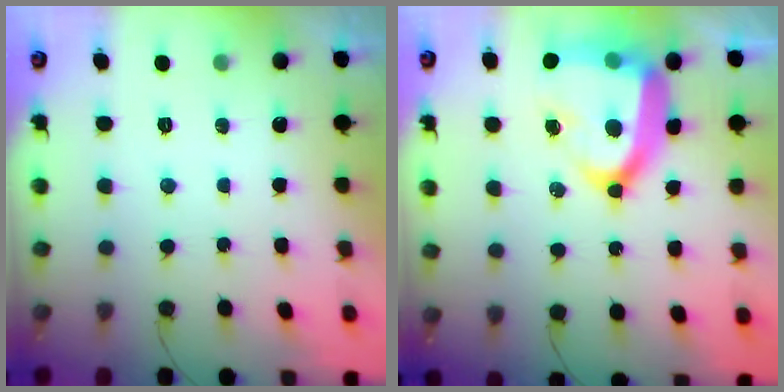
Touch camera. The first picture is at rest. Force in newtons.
{"total": 20.6, "press": 20.5, "slide": 2.0}